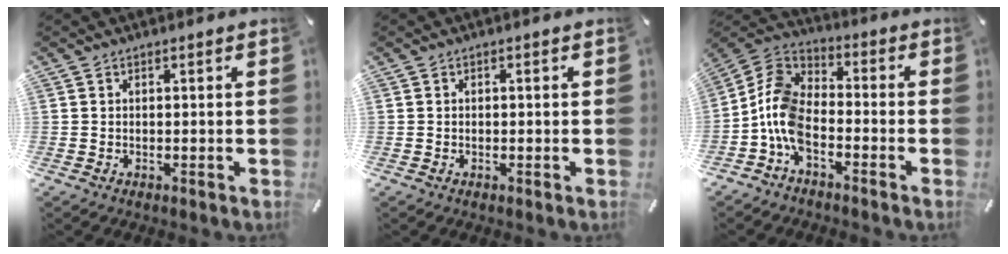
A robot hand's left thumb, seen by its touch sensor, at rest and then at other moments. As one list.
[{"total": 0.5, "force": [-0.1, 0.3, 0.4], "torque": [-0.007, 0.000, -0.003]}, {"total": 10.1, "force": [-5.0, 6.3, 6.1], "torque": [-0.151, 0.010, -0.101]}]